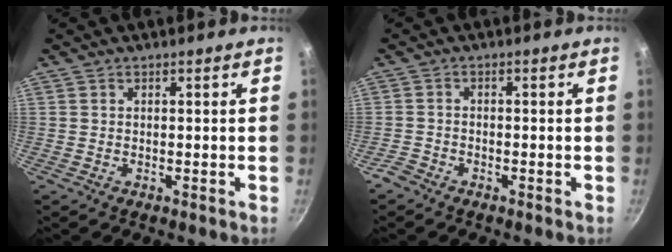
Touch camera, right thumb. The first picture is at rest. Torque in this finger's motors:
{"motor_torque": [0.57, -0.29, 0.03, -0.65, -0.07]}